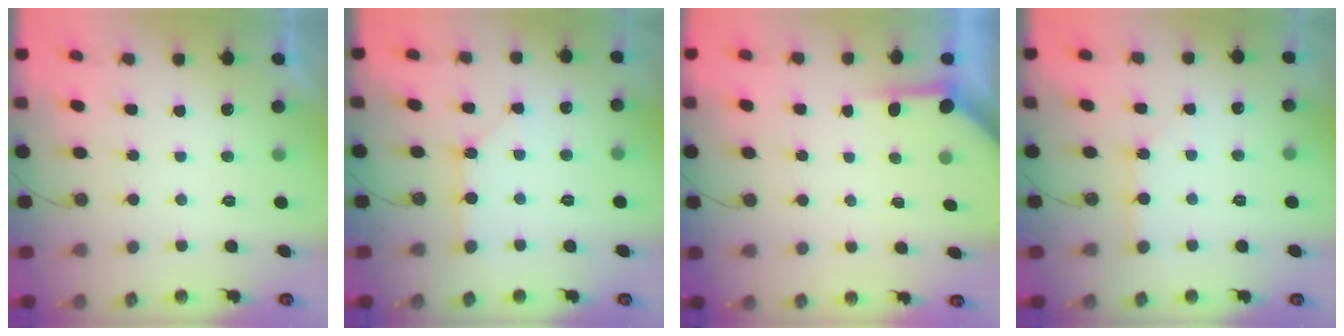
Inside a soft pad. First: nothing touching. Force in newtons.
{"total": 3.0, "press": 3.0, "slide": 0.1}
{"total": 3.6, "press": 3.6, "slide": 0.5}
{"total": 1.9, "press": 1.9, "slide": 0.0}